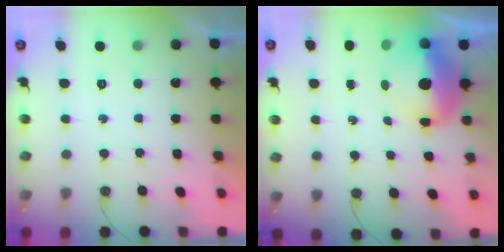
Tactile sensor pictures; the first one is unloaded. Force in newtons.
{"total": 12.0, "press": 11.9, "slide": 1.1}